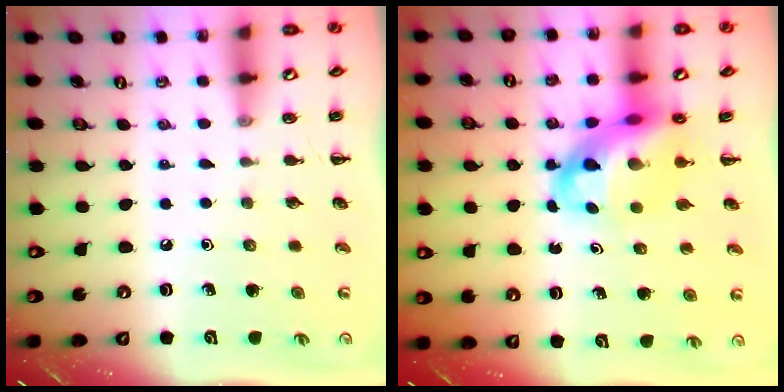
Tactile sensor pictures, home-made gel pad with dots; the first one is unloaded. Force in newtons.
{"total": 11.9, "press": 11.5, "slide": 3.1}